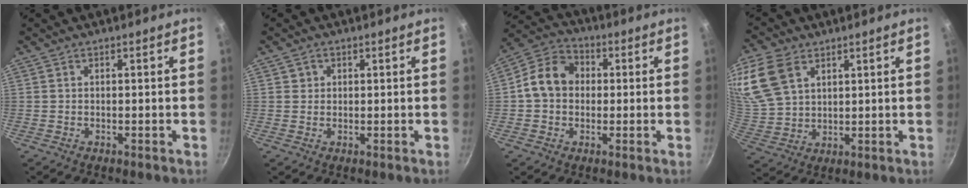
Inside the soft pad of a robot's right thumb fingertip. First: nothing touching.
{"total": 1.5, "force": [0.4, 1.4, 0.2], "torque": [0.004, 0.000, 0.005]}
{"total": 10.0, "force": [0.4, 8.3, 5.6], "torque": [-0.068, 0.023, -0.016]}
{"total": 13.8, "force": [6.3, 9.1, 8.1], "torque": [-0.168, -0.006, 0.136]}